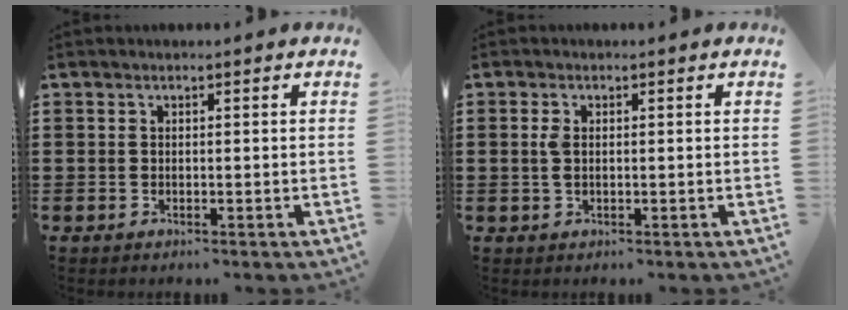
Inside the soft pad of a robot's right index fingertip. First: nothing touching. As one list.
[{"total": 2.0, "force": [0.3, 1.0, 1.7], "torque": [-0.045, 0.002, 0.001]}]